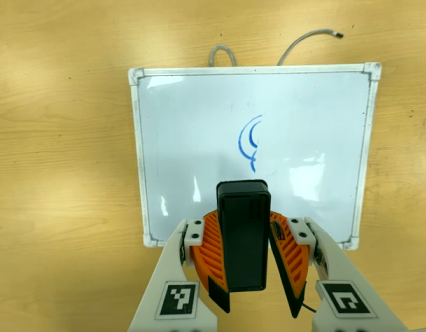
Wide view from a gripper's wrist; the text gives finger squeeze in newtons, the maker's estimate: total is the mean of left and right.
{"total": 8.3, "left": 8.7, "right": 7.9}